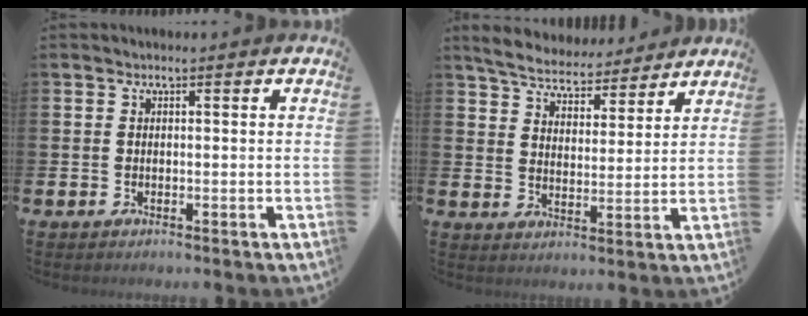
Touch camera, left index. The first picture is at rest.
{"total": 5.9, "force": [5.7, 1.2, 0.8], "torque": [-0.046, -0.034, 0.102]}